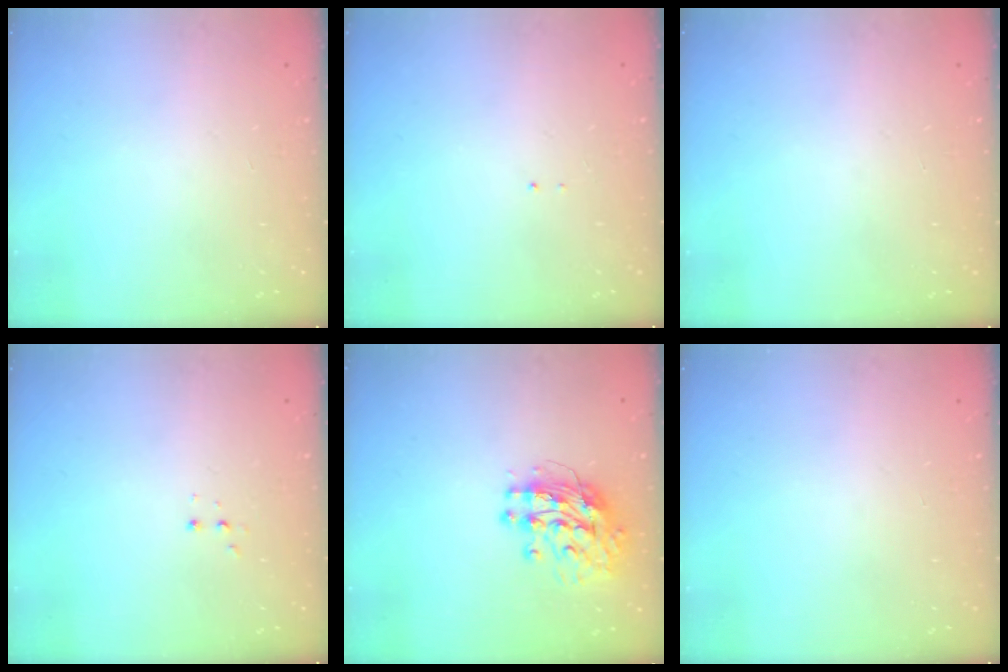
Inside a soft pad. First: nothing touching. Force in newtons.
{"total": 0.6, "press": 0.6, "slide": 0.1}
{"total": 0.0}
{"total": 2.8, "press": 2.7, "slide": 0.5}
{"total": 10.8, "press": 10.8, "slide": 0.8}
{"total": 0.0}